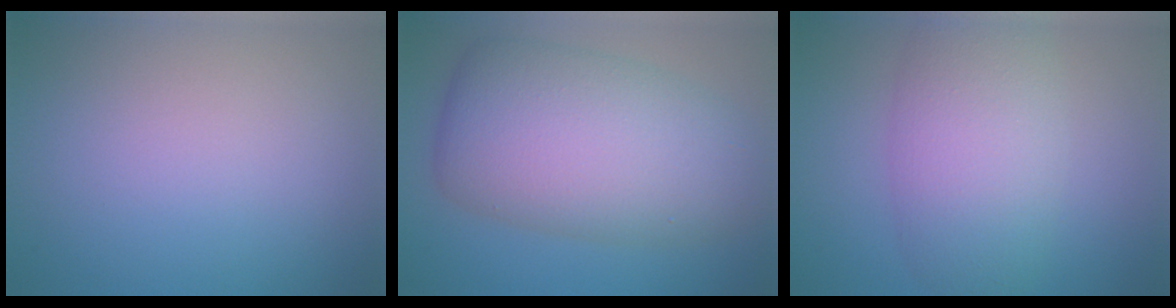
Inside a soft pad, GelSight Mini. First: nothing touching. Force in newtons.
{"total": 10.8, "press": 10.8, "slide": 0.3}
{"total": 6.9, "press": 6.9, "slide": 0.5}